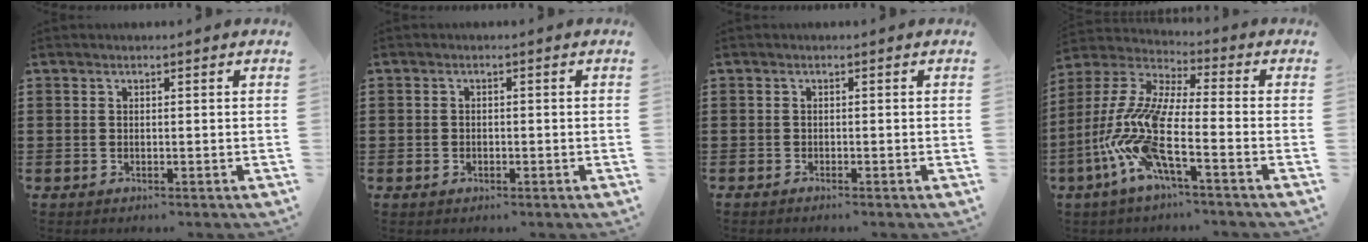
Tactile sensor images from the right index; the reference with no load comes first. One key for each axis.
{"total": 0.7, "fx": -0.5, "fy": 0.4, "fz": 0.3, "tx": -0.007, "ty": -0.001, "tz": -0.009}
{"total": 0.6, "fx": -0.6, "fy": -0.1, "fz": 0.1, "tx": -0.002, "ty": -0.003, "tz": -0.012}
{"total": 12.3, "fx": -5.7, "fy": 2.5, "fz": 10.6, "tx": -0.268, "ty": -0.033, "tz": -0.127}